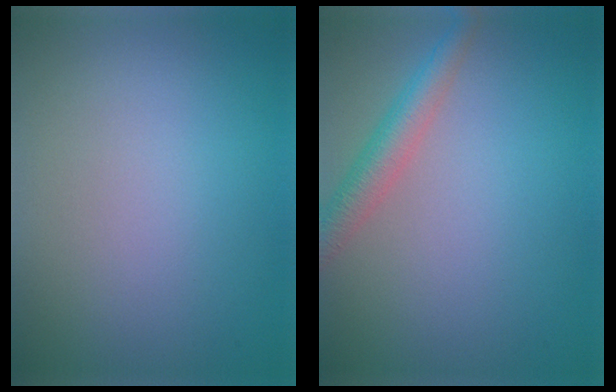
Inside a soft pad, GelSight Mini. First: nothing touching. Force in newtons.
{"total": 3.2, "press": 3.2, "slide": 0.1}